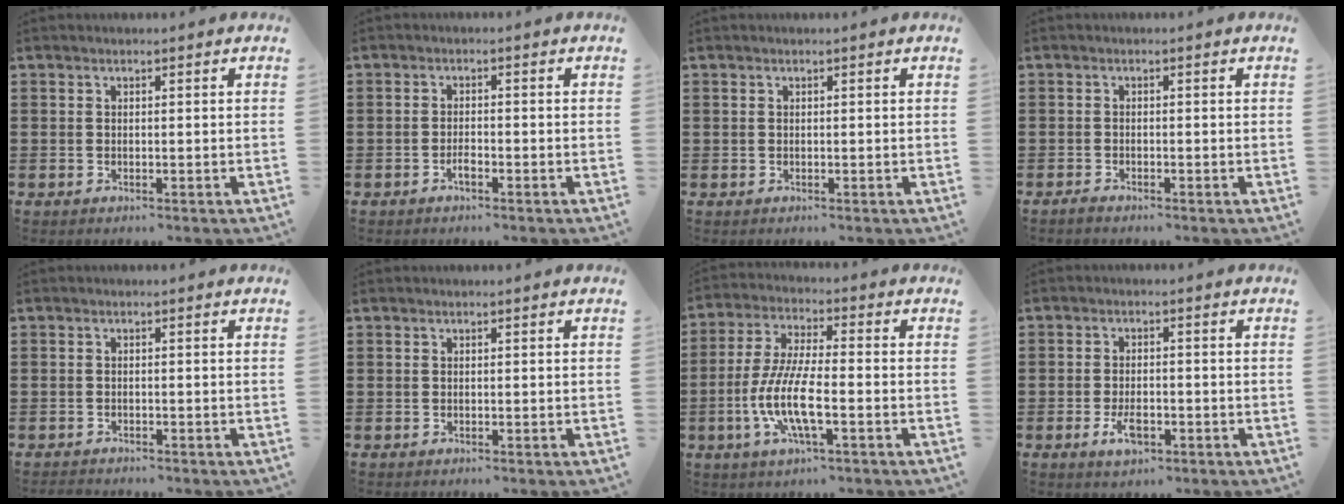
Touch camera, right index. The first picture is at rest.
{"total": 1.7, "force": [-1.1, 0.6, 1.2], "torque": [-0.025, -0.001, -0.020]}
{"total": 0.0}
{"total": 0.8, "force": [-0.8, 0.0, 0.1], "torque": [-0.005, -0.002, -0.016]}
{"total": 1.0, "force": [-1.0, 0.0, -0.1], "torque": [-0.001, 0.001, -0.021]}
{"total": 0.0}
{"total": 9.3, "force": [-3.2, 2.2, 8.4], "torque": [-0.186, -0.013, -0.066]}
{"total": 3.9, "force": [-1.5, 1.8, 3.0], "torque": [-0.066, -0.002, -0.031]}